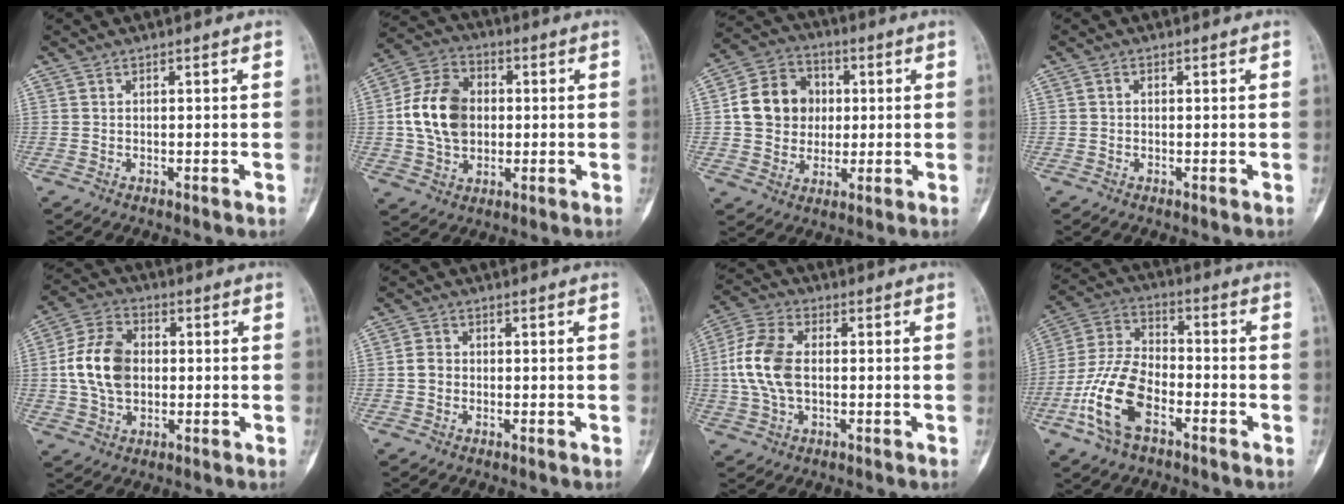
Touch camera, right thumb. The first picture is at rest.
{"total": 14.0, "force": [0.4, 10.3, 9.5], "torque": [-0.156, 0.019, 0.004]}
{"total": 12.5, "force": [1.2, 10.8, 6.2], "torque": [-0.081, 0.014, 0.018]}
{"total": 0.5, "force": [0.0, 0.3, 0.4], "torque": [-0.006, 0.001, -0.003]}
{"total": 12.3, "force": [0.2, 8.6, 8.7], "torque": [-0.152, 0.017, 0.000]}
{"total": 2.6, "force": [-0.3, 2.3, 1.2], "torque": [-0.012, 0.008, -0.009]}
{"total": 11.5, "force": [-0.1, 7.2, 9.0], "torque": [-0.191, 0.019, -0.004]}
{"total": 14.3, "force": [-6.1, 7.6, 10.5], "torque": [-0.219, 0.031, -0.121]}